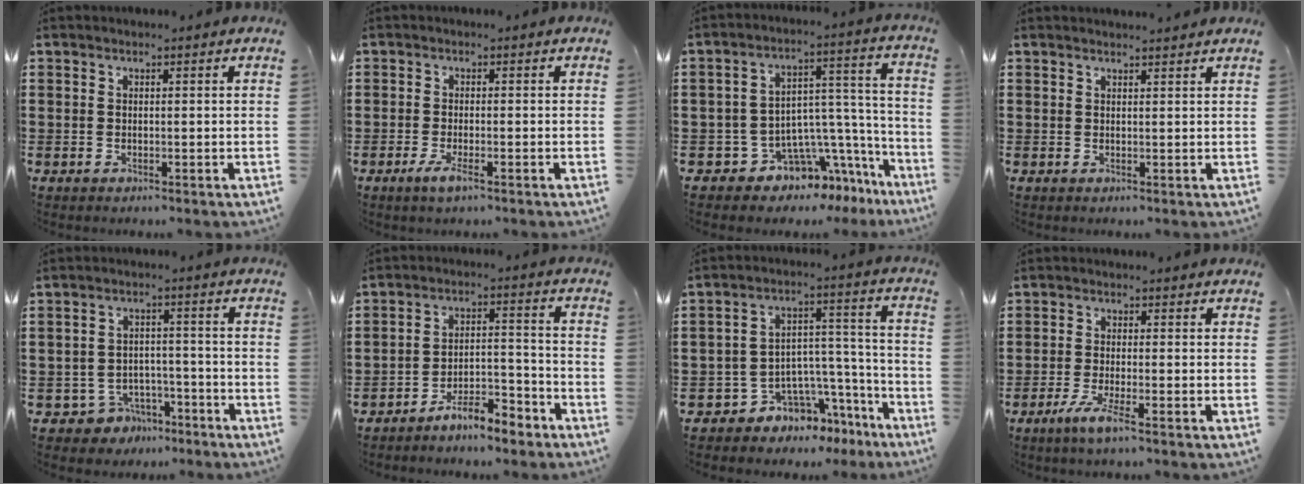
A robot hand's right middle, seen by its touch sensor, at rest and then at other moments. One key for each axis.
{"total": 2.4, "fx": -1.3, "fy": 0.4, "fz": 2.0, "tx": -0.050, "ty": -0.008, "tz": -0.027}
{"total": 6.7, "fx": -5.4, "fy": 3.5, "fz": 1.8, "tx": -0.048, "ty": -0.012, "tz": -0.098}
{"total": 1.0, "fx": 1.0, "fy": 0.0, "fz": 0.1, "tx": -0.004, "ty": -0.002, "tz": 0.018}
{"total": 4.3, "fx": -3.7, "fy": 2.2, "fz": 0.7, "tx": -0.038, "ty": 0.006, "tz": -0.078}
{"total": 5.9, "fx": -5.5, "fy": 0.8, "fz": 1.9, "tx": -0.039, "ty": 0.008, "tz": -0.108}
{"total": 5.9, "fx": -4.8, "fy": 3.3, "fz": 0.4, "tx": -0.020, "ty": 0.003, "tz": -0.089}
{"total": 3.9, "fx": -2.3, "fy": 0.0, "fz": 3.2, "tx": -0.075, "ty": -0.016, "tz": -0.043}